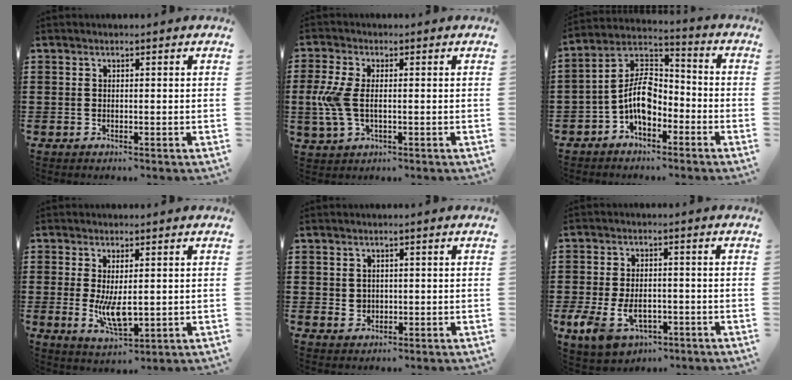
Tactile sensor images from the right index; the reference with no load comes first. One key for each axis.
{"total": 6.1, "fx": -0.4, "fy": 3.0, "fz": 5.3, "tx": -0.139, "ty": -0.008, "tz": -0.017}
{"total": 8.5, "fx": -3.1, "fy": 4.9, "fz": 6.2, "tx": -0.149, "ty": 0.002, "tz": -0.065}
{"total": 5.9, "fx": -0.1, "fy": 2.1, "fz": 5.5, "tx": -0.104, "ty": -0.008, "tz": -0.004}
{"total": 1.5, "fx": 0.3, "fy": 1.4, "fz": 0.5, "tx": -0.013, "ty": 0.008, "tz": 0.005}
{"total": 6.6, "fx": -2.5, "fy": 4.1, "fz": 4.5, "tx": -0.109, "ty": -0.001, "tz": -0.048}